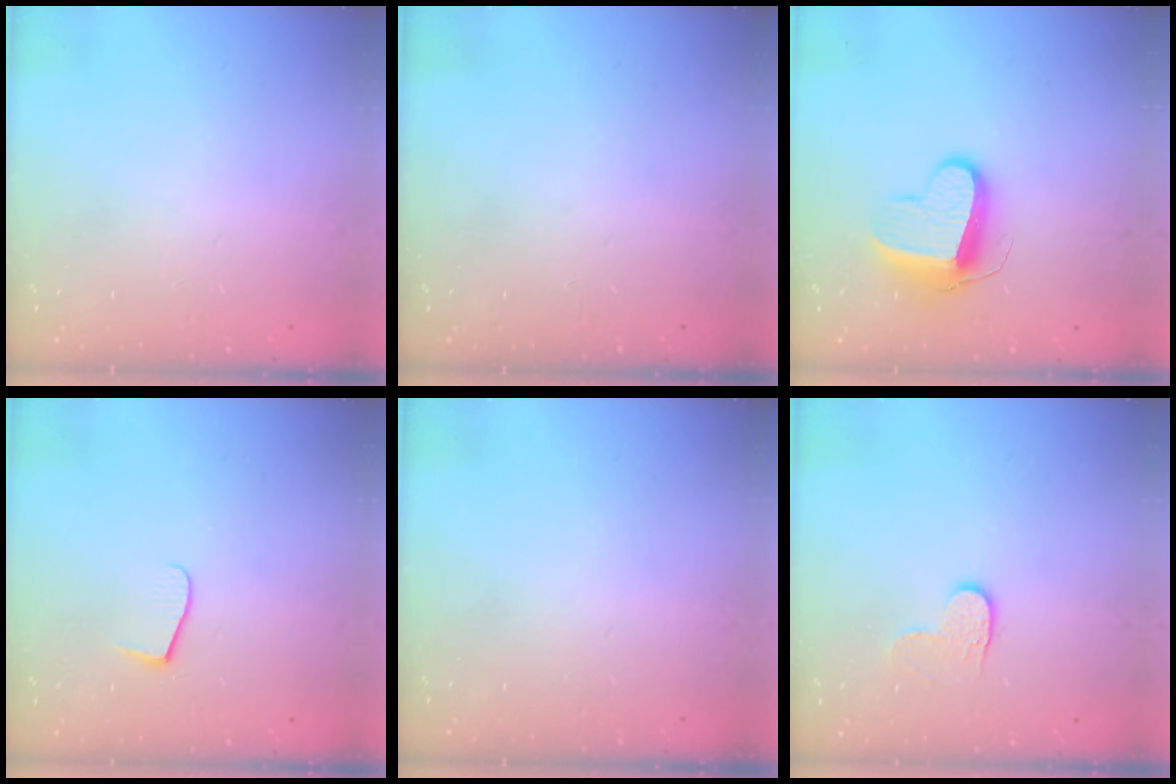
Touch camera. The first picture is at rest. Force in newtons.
{"total": 0.0}
{"total": 10.7, "press": 10.7, "slide": 0.5}
{"total": 6.2, "press": 6.2, "slide": 0.4}
{"total": 0.0}
{"total": 4.0, "press": 4.0, "slide": 0.5}